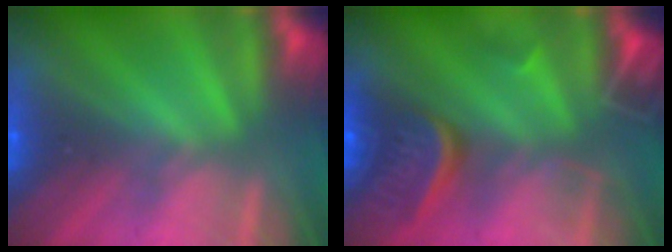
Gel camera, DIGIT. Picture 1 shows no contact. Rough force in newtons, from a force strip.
{"total": 8.3}